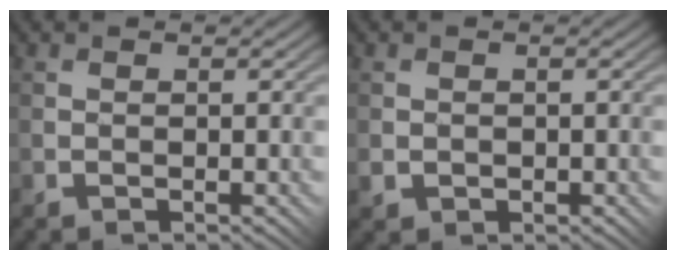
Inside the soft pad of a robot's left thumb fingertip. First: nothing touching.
{"total": 1.3, "force": [0.2, 1.3, 0.2], "torque": [-0.001, -0.002, 0.006]}